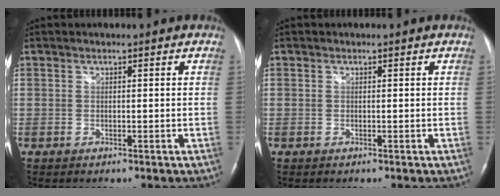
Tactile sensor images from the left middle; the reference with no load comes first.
{"total": 0.0}